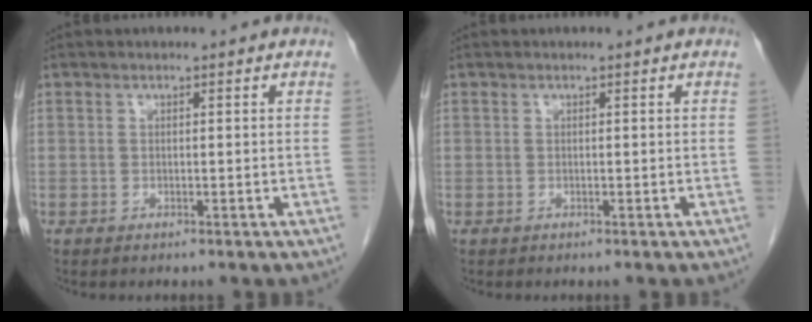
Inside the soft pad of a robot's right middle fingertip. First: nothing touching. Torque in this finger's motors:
{"motor_torque": [0.17, -0.10, 0.00, -0.01]}